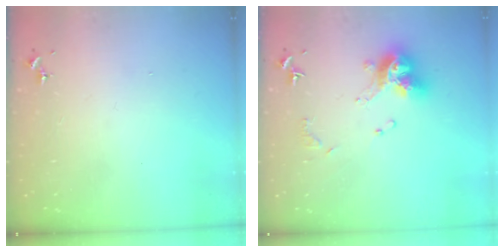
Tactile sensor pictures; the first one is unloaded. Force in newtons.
{"total": 12.9, "press": 12.8, "slide": 1.4}